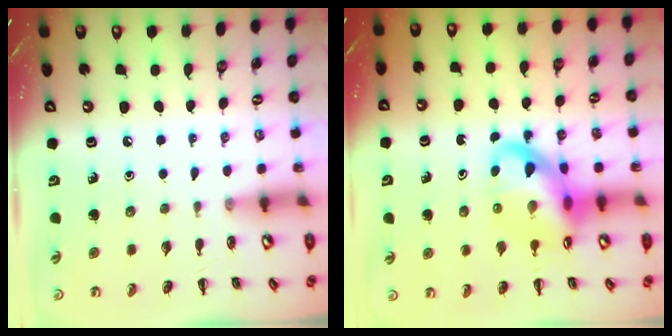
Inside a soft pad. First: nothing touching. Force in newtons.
{"total": 15.2, "press": 14.7, "slide": 3.9}